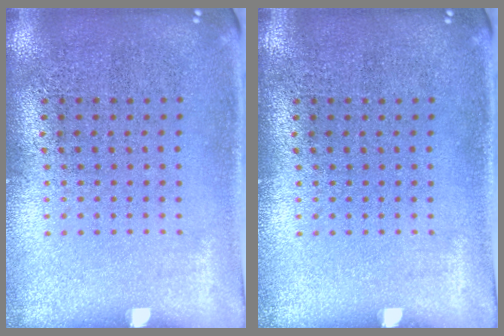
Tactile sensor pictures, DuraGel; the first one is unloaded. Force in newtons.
{"total": 0.0}